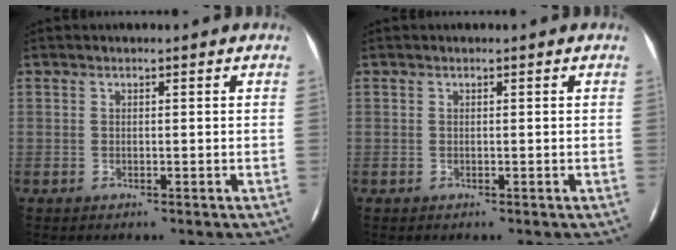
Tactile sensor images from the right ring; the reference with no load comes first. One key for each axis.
{"total": 0.0}